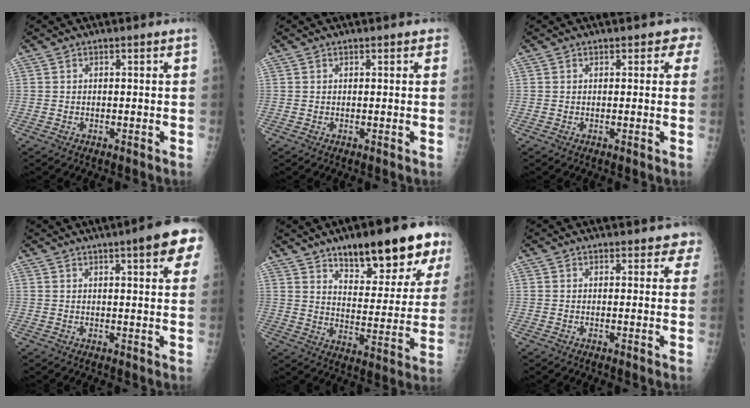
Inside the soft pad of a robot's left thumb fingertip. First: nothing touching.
{"total": 1.1, "force": [0.7, 0.6, 0.7], "torque": [-0.002, 0.000, 0.004]}
{"total": 2.2, "force": [1.4, 1.4, 1.0], "torque": [0.018, 0.000, 0.008]}
{"total": 10.0, "force": [5.0, 1.9, 8.4], "torque": [-0.084, -0.007, 0.056]}
{"total": 19.6, "force": [12.3, 6.7, 13.7], "torque": [-0.152, -0.055, 0.183]}
{"total": 3.8, "force": [3.3, 1.7, 1.0], "torque": [0.025, -0.010, 0.024]}